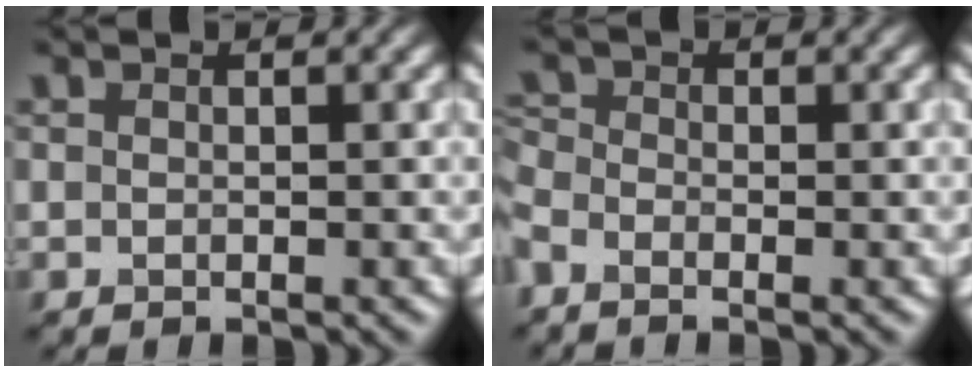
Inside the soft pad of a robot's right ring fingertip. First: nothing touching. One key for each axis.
{"total": 2.0, "fx": -1.3, "fy": 1.0, "fz": 1.1, "tx": -0.035, "ty": -0.006, "tz": -0.036}